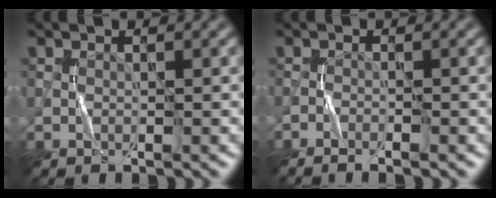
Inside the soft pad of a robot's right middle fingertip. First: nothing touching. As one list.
[{"total": 1.9, "force": [-1.5, 0.1, 1.1], "torque": [-0.034, 0.002, -0.031]}]